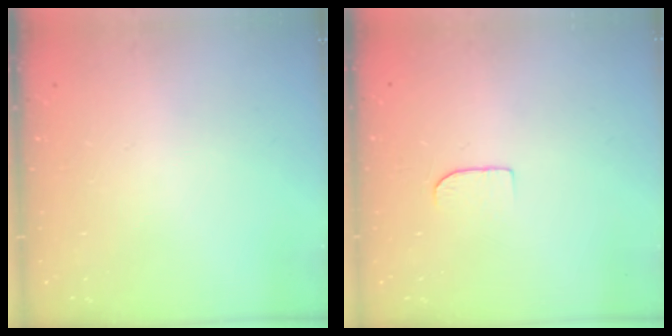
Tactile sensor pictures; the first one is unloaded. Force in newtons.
{"total": 5.0, "press": 5.0, "slide": 0.5}